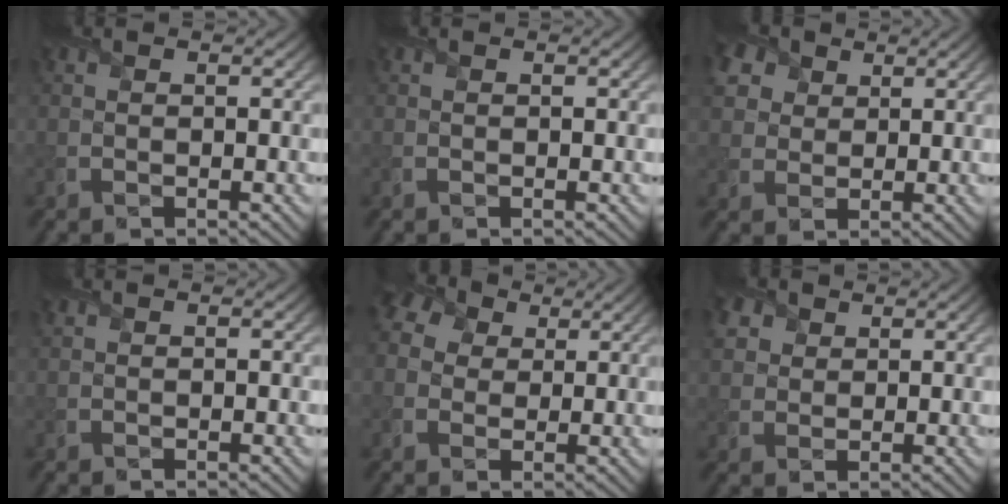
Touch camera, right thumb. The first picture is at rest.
{"total": 0.0}
{"total": 7.0, "force": [3.5, 5.1, 3.2], "torque": [-0.111, 0.022, 0.058]}
{"total": 0.0}
{"total": 6.7, "force": [2.6, 5.1, 3.4], "torque": [-0.110, 0.021, 0.042]}
{"total": 3.8, "force": [2.0, 3.0, 1.4], "torque": [-0.051, 0.007, 0.040]}